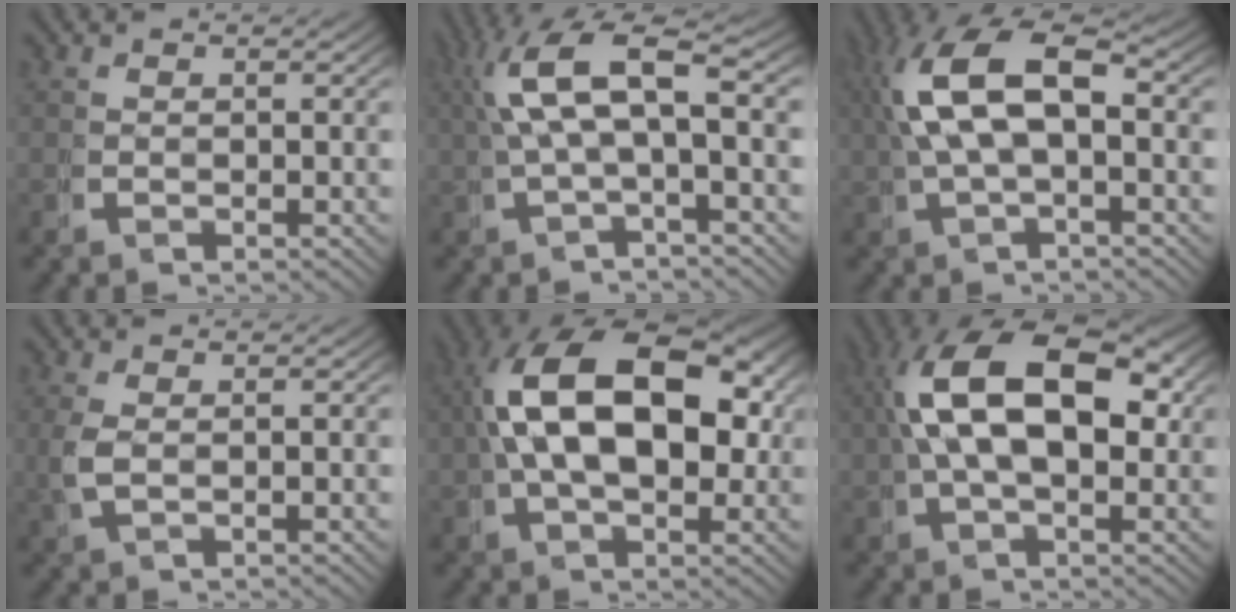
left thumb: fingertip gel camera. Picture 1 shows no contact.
{"total": 7.5, "force": [1.1, 3.0, 6.8], "torque": [-0.124, 0.000, 0.018]}
{"total": 8.9, "force": [1.3, 4.7, 7.5], "torque": [-0.150, -0.002, 0.021]}
{"total": 1.8, "force": [0.2, 0.9, 1.6], "torque": [-0.050, -0.011, 0.014]}
{"total": 14.5, "force": [1.6, 8.8, 11.4], "torque": [-0.200, -0.022, 0.031]}
{"total": 12.0, "force": [1.9, 7.0, 9.6], "torque": [-0.168, -0.010, 0.026]}